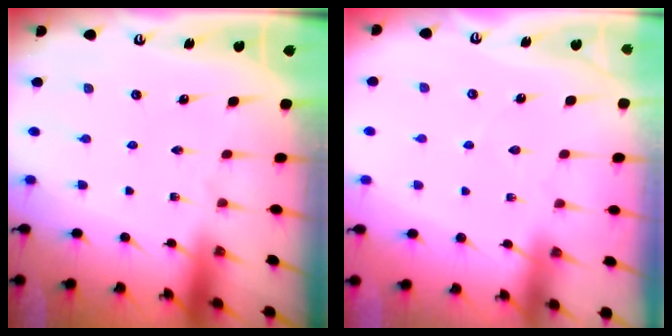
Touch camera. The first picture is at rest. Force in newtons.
{"total": 2.1, "press": 2.1, "slide": 0.3}